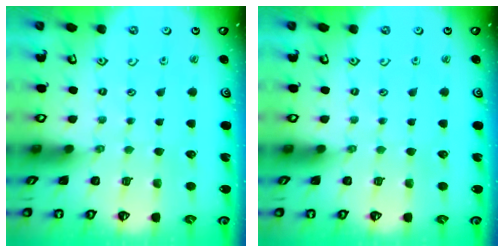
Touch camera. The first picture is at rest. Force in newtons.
{"total": 0.0}